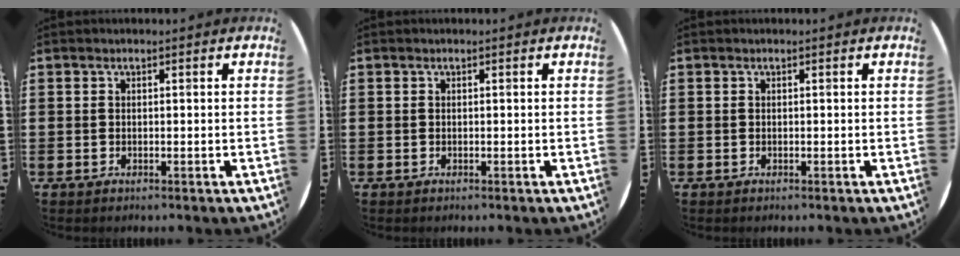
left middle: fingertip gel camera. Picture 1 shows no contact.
{"total": 0.0}
{"total": 0.0}